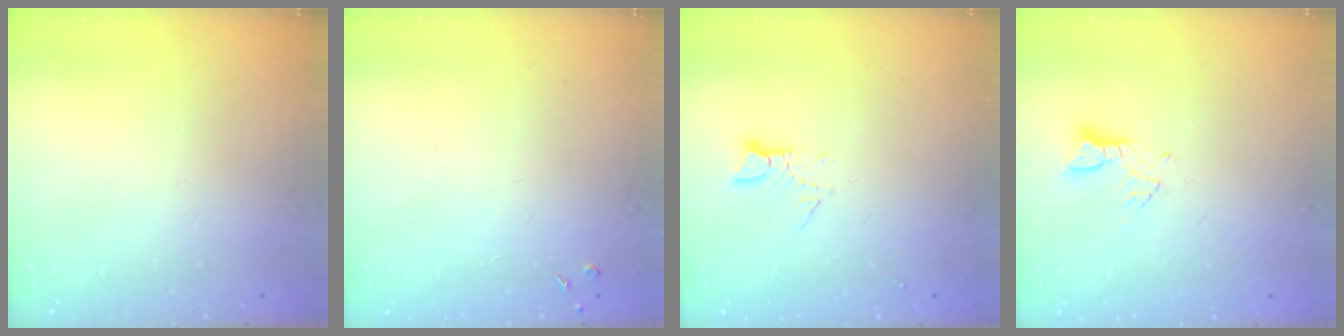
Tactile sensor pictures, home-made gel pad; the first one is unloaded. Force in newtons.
{"total": 2.8, "press": 2.7, "slide": 0.5}
{"total": 3.1, "press": 3.1, "slide": 0.2}
{"total": 2.6, "press": 2.6, "slide": 0.3}